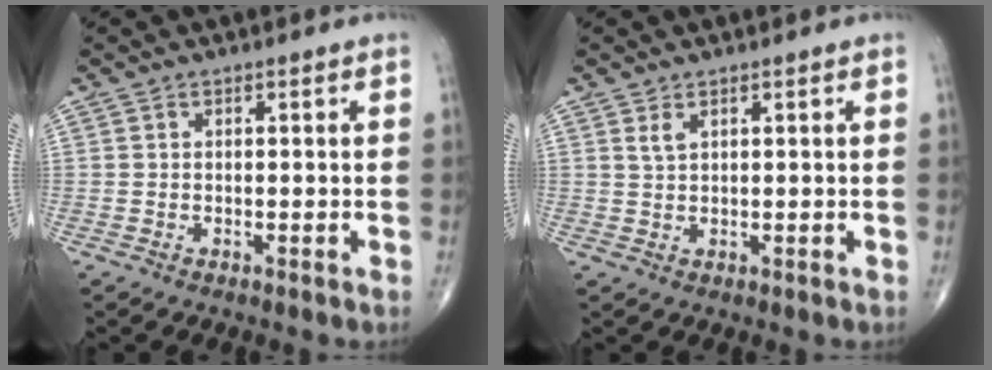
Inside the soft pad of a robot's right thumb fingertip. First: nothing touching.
{"total": 1.5, "force": [0.9, 0.5, 1.1], "torque": [-0.024, 0.000, 0.023]}